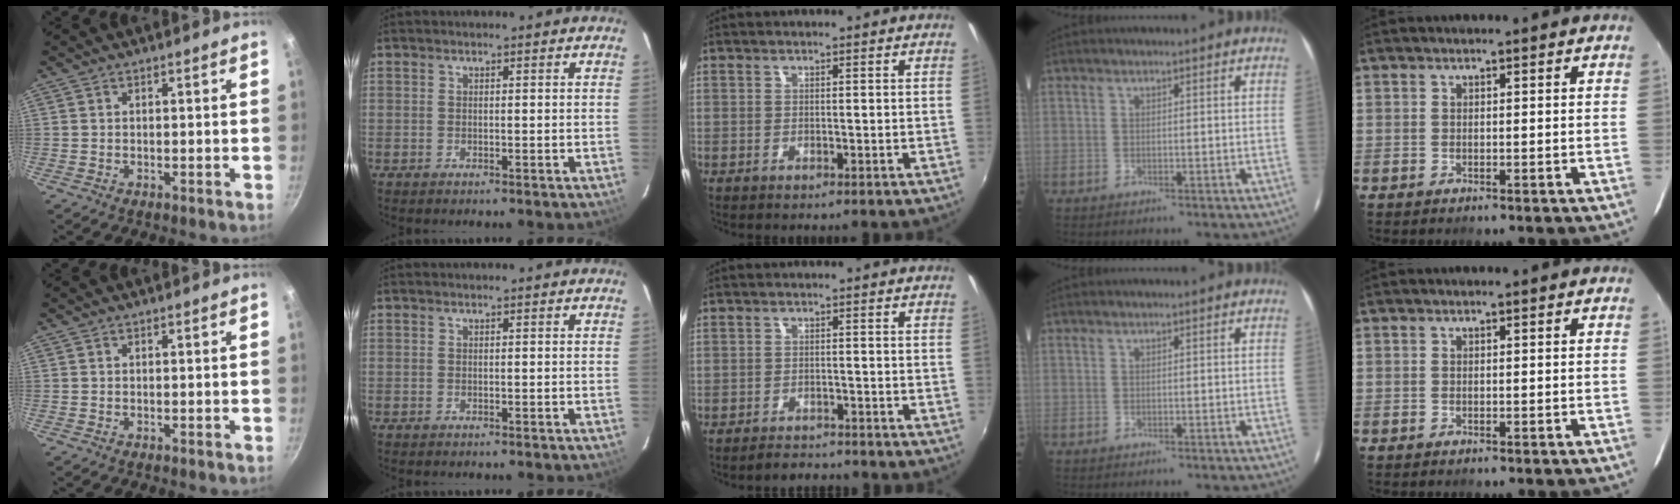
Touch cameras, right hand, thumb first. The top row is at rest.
{"middle": {"total": 3.0, "force": [-3.0, 0.7, 0.2], "torque": [-0.016, 0.002, -0.048]}}